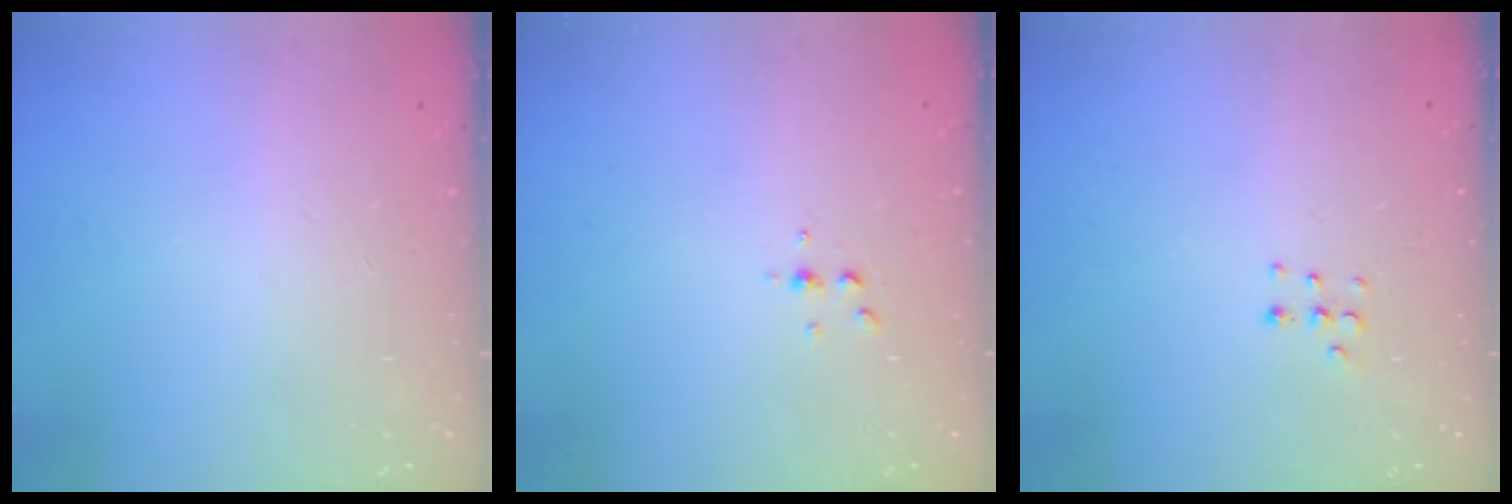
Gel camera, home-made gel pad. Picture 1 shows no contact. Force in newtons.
{"total": 2.5, "press": 2.4, "slide": 0.2}
{"total": 4.3, "press": 4.2, "slide": 1.1}